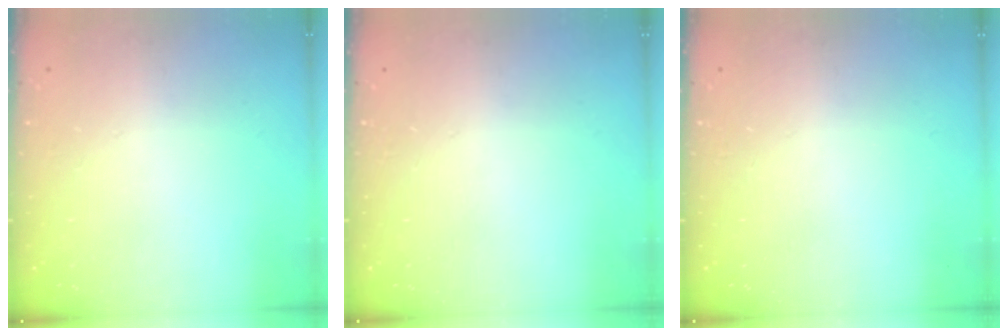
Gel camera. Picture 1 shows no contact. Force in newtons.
{"total": 0.0}
{"total": 0.0}